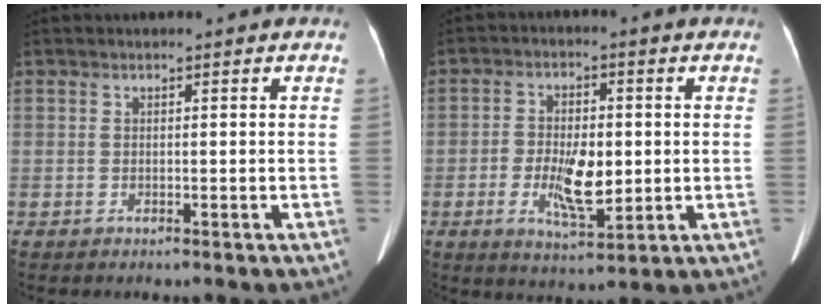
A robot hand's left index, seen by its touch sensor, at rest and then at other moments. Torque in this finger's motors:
{"motor_torque": [0.25, -0.02, 0.20, 0.15]}